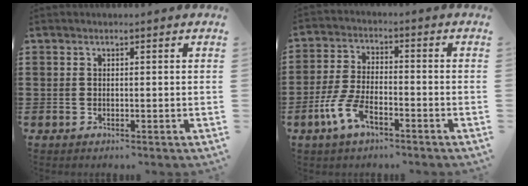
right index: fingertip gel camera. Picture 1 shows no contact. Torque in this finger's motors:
{"motor_torque": [2.04, 0.10, 0.86, 0.14]}